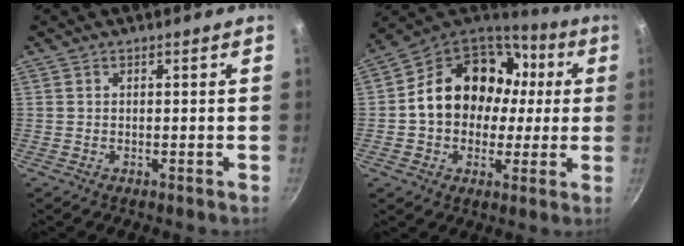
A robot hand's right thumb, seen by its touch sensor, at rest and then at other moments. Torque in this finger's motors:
{"motor_torque": [1.19, 3.18, 1.58, -0.20, 0.17]}